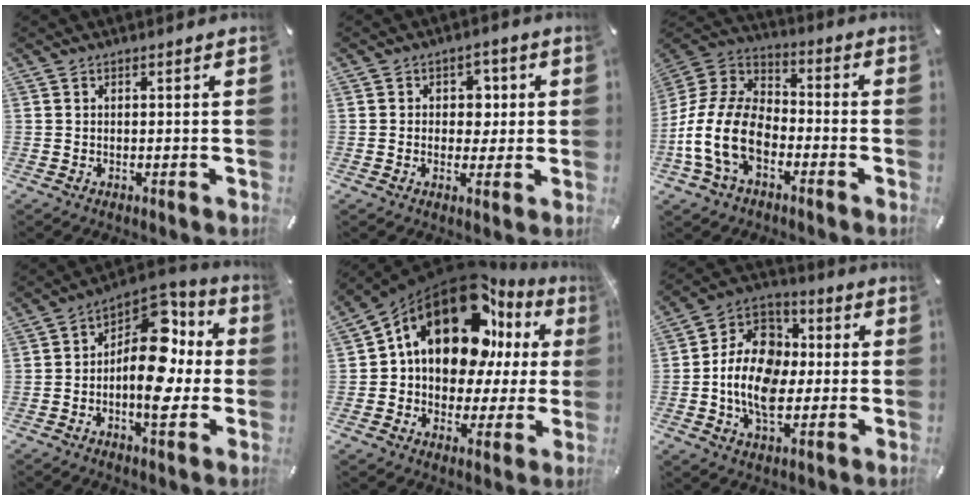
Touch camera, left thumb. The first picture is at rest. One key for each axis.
{"total": 5.8, "fx": 0.3, "fy": 4.8, "fz": 3.3, "tx": -0.040, "ty": 0.003, "tz": -0.003}
{"total": 15.5, "fx": -6.4, "fy": 9.9, "fz": 10.0, "tx": -0.230, "ty": 0.025, "tz": -0.121}
{"total": 15.5, "fx": -0.5, "fy": 9.6, "fz": 12.1, "tx": -0.162, "ty": -0.009, "tz": -0.011}
{"total": 20.0, "fx": 9.3, "fy": 12.6, "fz": 12.3, "tx": -0.214, "ty": -0.065, "tz": 0.157}
{"total": 15.1, "fx": -2.3, "fy": 11.8, "fz": 9.2, "tx": -0.203, "ty": 0.015, "tz": -0.043}